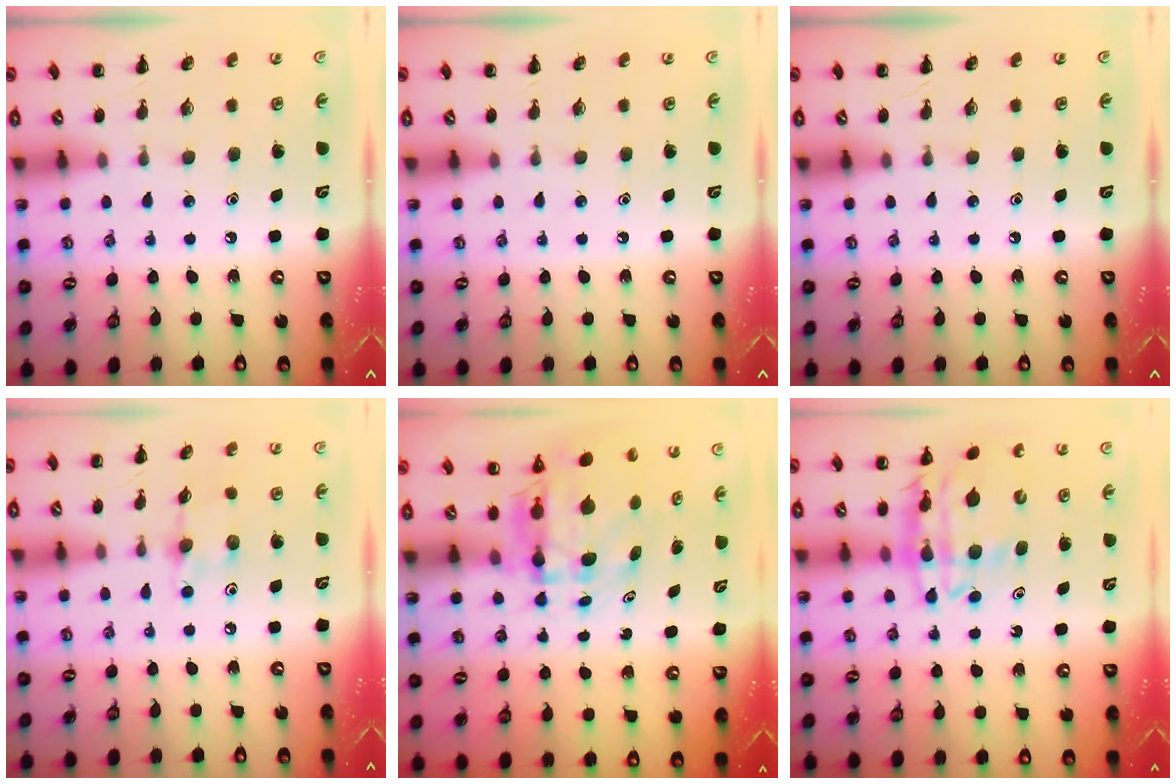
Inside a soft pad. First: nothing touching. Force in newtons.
{"total": 0.0}
{"total": 0.0}
{"total": 5.5, "press": 5.5, "slide": 1.0}
{"total": 5.3, "press": 5.2, "slide": 1.0}
{"total": 13.2, "press": 12.7, "slide": 3.4}